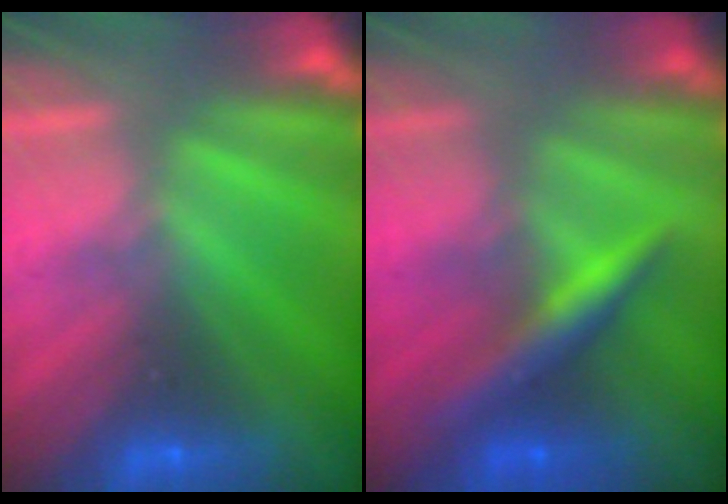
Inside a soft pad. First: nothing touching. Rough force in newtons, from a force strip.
{"total": 2.4}